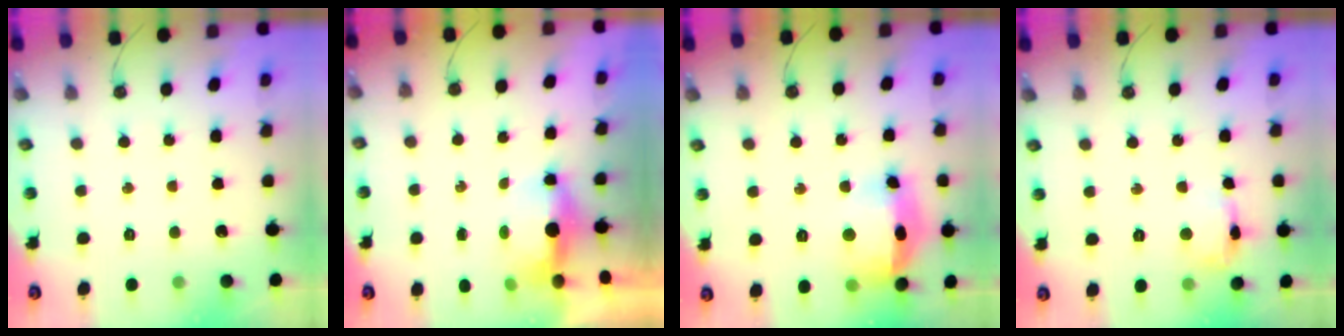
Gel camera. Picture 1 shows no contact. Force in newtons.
{"total": 5.8, "press": 5.2, "slide": 2.5}
{"total": 17.4, "press": 17.3, "slide": 2.0}
{"total": 10.1, "press": 10.0, "slide": 0.5}